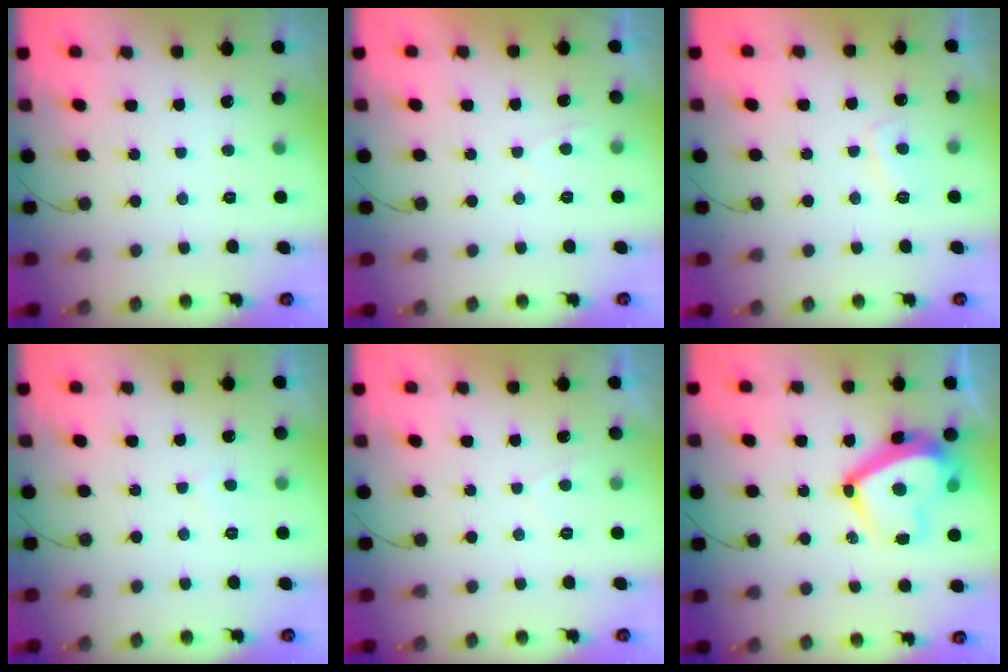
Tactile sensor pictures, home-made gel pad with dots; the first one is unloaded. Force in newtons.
{"total": 0.9, "press": 0.7, "slide": 0.5}
{"total": 3.5, "press": 3.4, "slide": 0.7}
{"total": 2.7, "press": 2.7, "slide": 0.3}
{"total": 0.8, "press": 0.6, "slide": 0.6}
{"total": 14.3, "press": 14.2, "slide": 1.4}